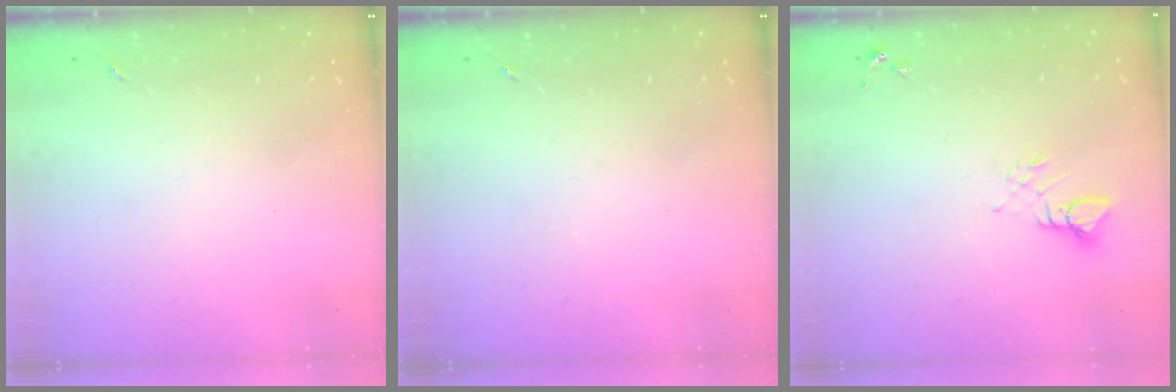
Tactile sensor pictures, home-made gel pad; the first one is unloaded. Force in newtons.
{"total": 0.0}
{"total": 4.1, "press": 4.1, "slide": 0.2}